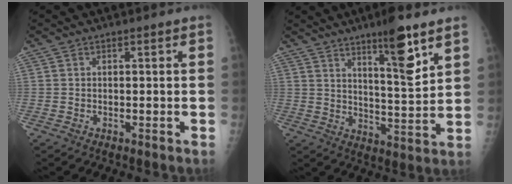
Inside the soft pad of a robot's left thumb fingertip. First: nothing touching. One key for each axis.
{"total": 11.2, "fx": 7.0, "fy": 1.8, "fz": 8.6, "tx": -0.125, "ty": -0.051, "tz": 0.112}